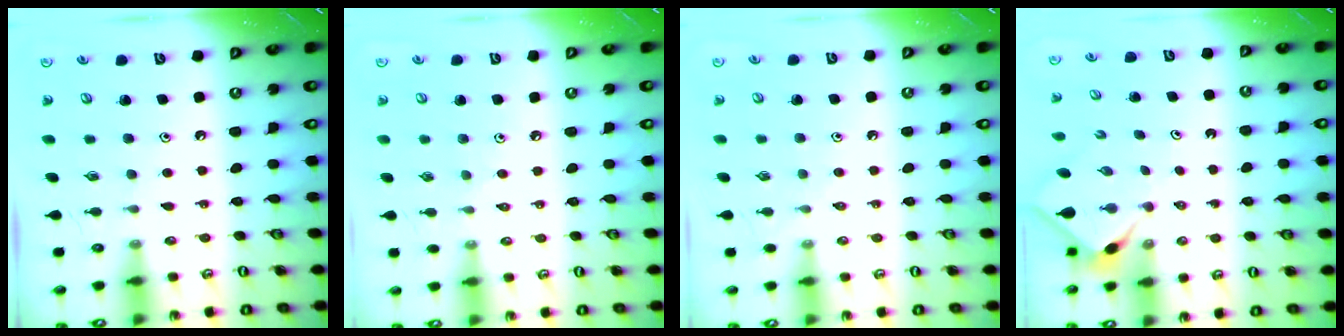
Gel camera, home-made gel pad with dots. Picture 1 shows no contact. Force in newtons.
{"total": 2.9, "press": 2.8, "slide": 0.5}
{"total": 2.6, "press": 2.6, "slide": 0.4}
{"total": 2.3, "press": 2.2, "slide": 0.3}